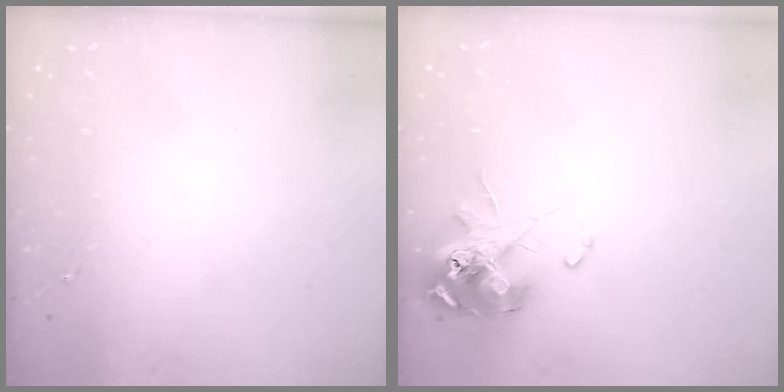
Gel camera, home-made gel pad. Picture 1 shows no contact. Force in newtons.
{"total": 12.0, "press": 11.8, "slide": 1.6}